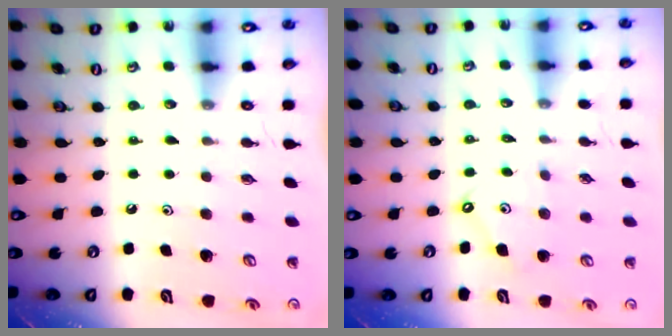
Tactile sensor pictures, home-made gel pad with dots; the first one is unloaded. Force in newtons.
{"total": 7.2, "press": 7.2, "slide": 0.7}